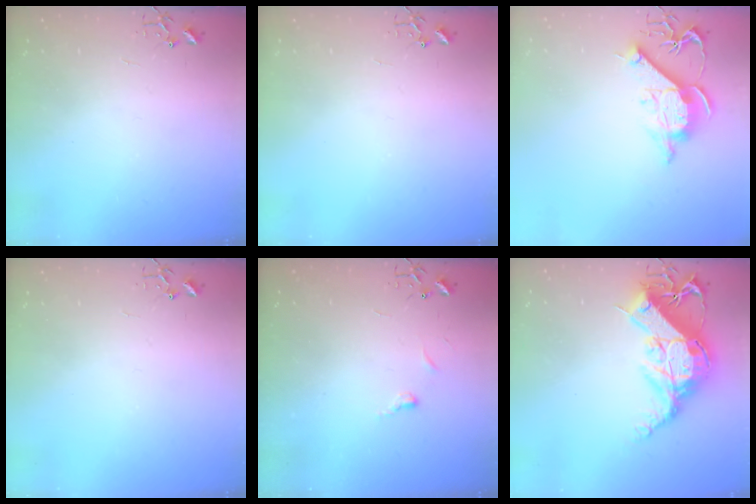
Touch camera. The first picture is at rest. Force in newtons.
{"total": 0.0}
{"total": 11.0, "press": 10.9, "slide": 1.2}
{"total": 0.0}
{"total": 4.9, "press": 4.8, "slide": 0.6}
{"total": 19.0, "press": 18.9, "slide": 1.8}